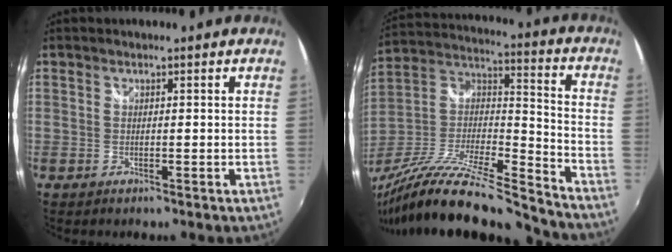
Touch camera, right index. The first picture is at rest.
{"total": 27.4, "force": [-23.2, 3.1, 14.3], "torque": [-0.254, -0.039, -0.387]}